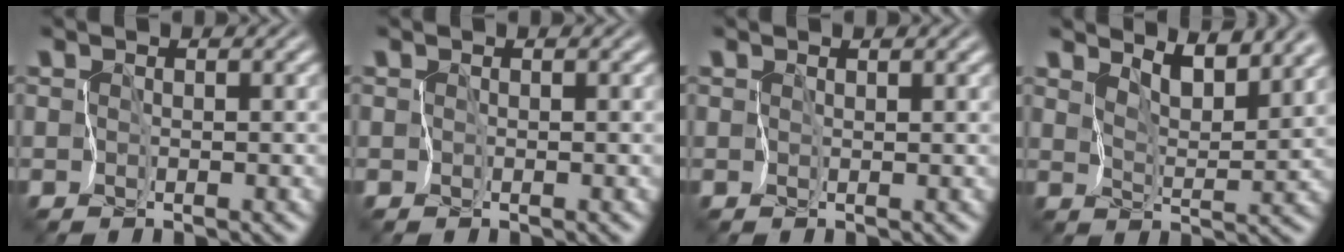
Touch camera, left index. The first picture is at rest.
{"total": 0.0}
{"total": 0.7, "force": [0.6, 0.0, 0.4], "torque": [-0.003, 0.002, 0.013]}
{"total": 4.0, "force": [3.4, 0.8, 1.8], "torque": [-0.040, -0.005, 0.061]}